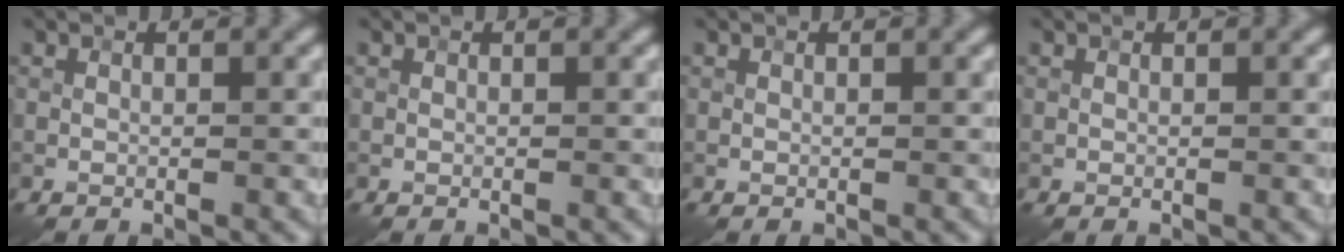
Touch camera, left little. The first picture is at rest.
{"total": 0.0}
{"total": 0.0}
{"total": 0.0}